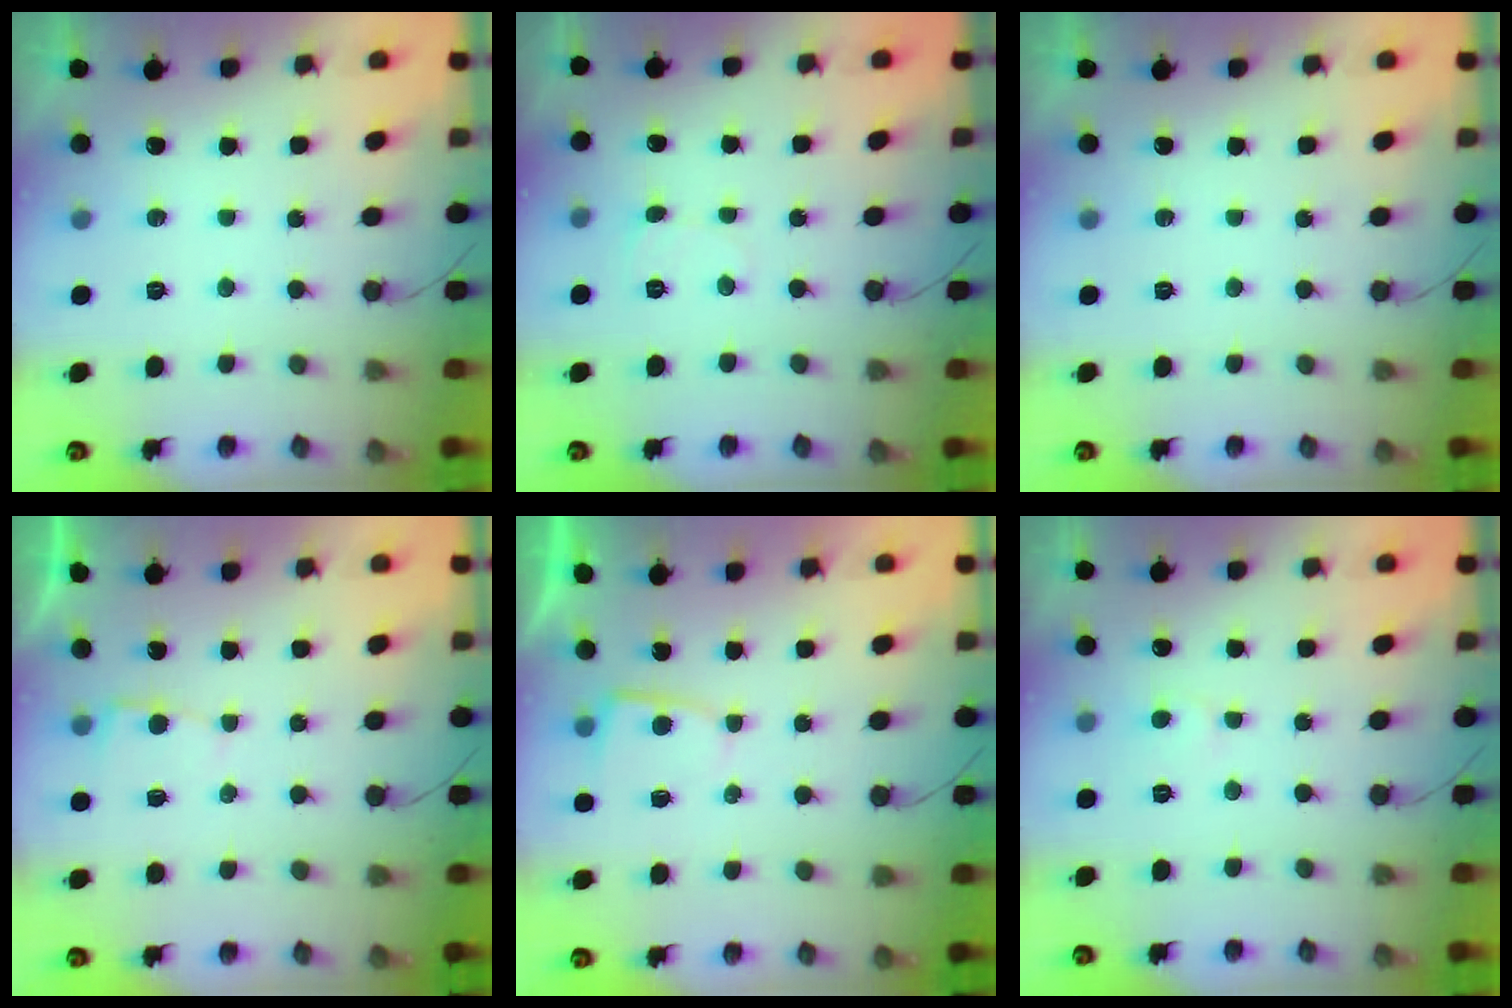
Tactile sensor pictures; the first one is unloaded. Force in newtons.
{"total": 3.7, "press": 3.6, "slide": 0.4}
{"total": 0.0}
{"total": 2.1, "press": 2.1, "slide": 0.3}
{"total": 2.8, "press": 2.7, "slide": 0.4}
{"total": 4.4, "press": 4.4, "slide": 0.4}